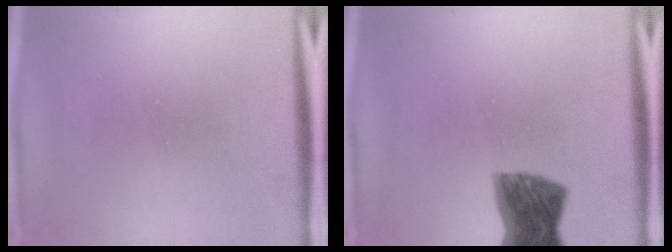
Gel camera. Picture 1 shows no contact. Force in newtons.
{"total": 8.8}